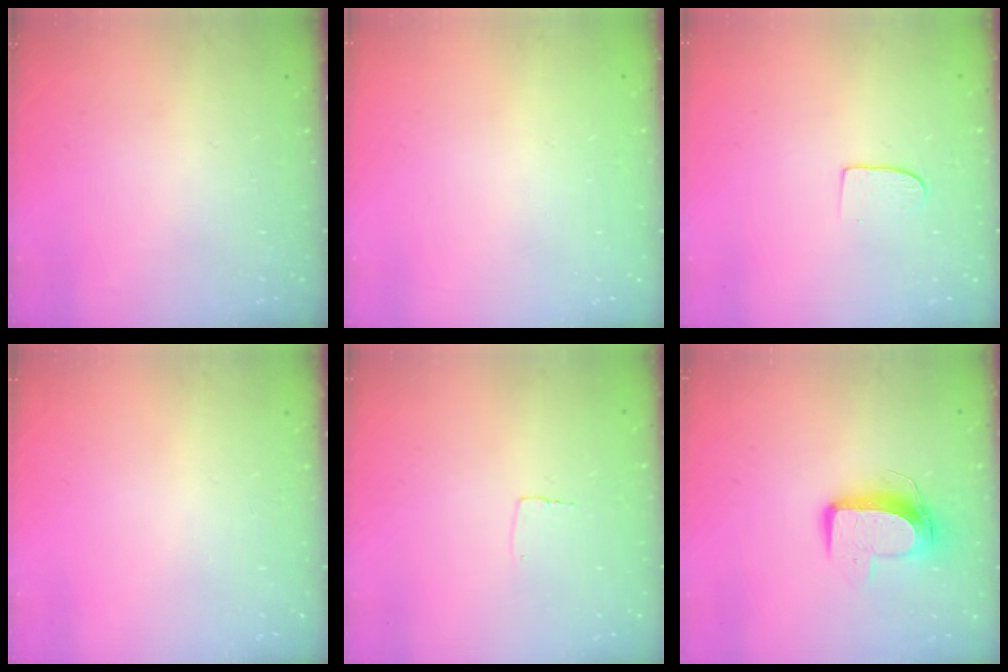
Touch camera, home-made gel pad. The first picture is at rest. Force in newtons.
{"total": 0.0}
{"total": 6.8, "press": 6.8, "slide": 0.5}
{"total": 0.0}
{"total": 2.6, "press": 2.6, "slide": 0.1}
{"total": 10.2, "press": 10.2, "slide": 0.2}